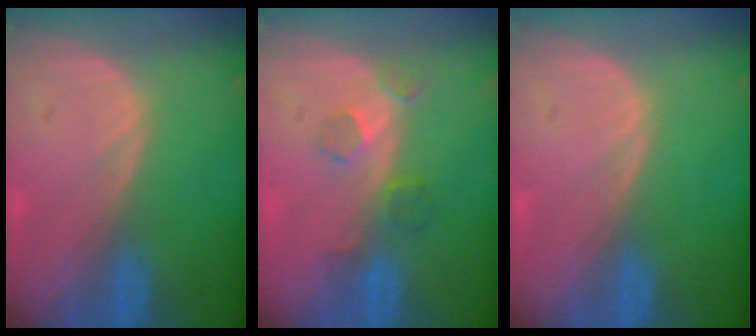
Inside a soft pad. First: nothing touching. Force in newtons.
{"total": 4.0, "press": 3.6, "slide": 1.8}
{"total": 0.0}